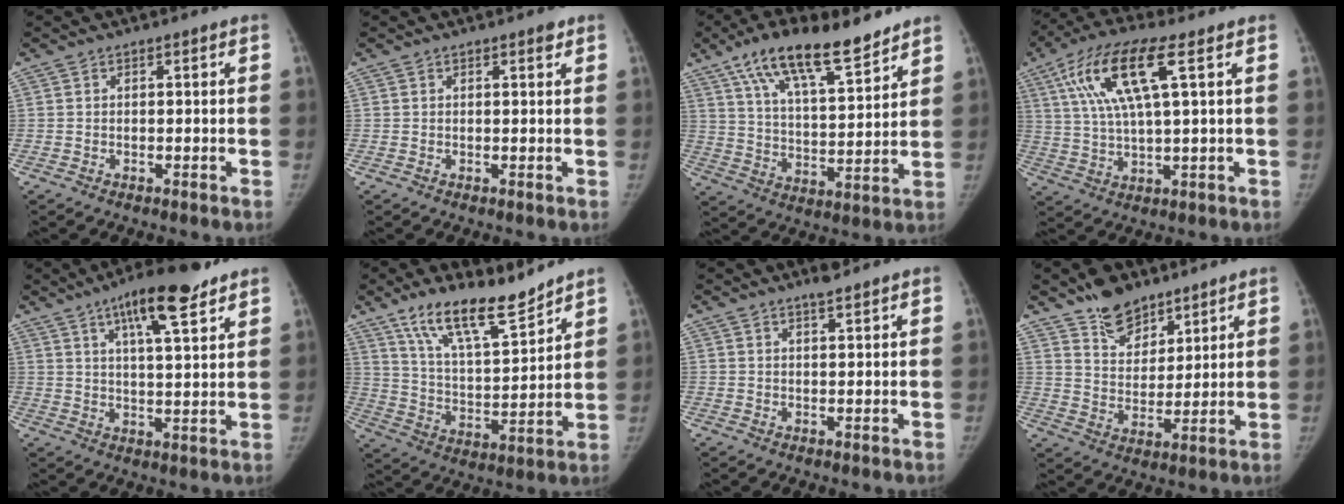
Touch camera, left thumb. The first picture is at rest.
{"total": 1.1, "force": [0.7, 0.3, 0.7], "torque": [-0.008, -0.003, 0.010]}
{"total": 17.3, "force": [11.9, 5.4, 11.2], "torque": [-0.165, -0.046, 0.208]}
{"total": 14.0, "force": [5.2, 3.5, 12.5], "torque": [-0.268, 0.006, 0.095]}
{"total": 12.9, "force": [7.8, 3.1, 9.7], "torque": [-0.134, -0.030, 0.120]}
{"total": 14.8, "force": [11.5, 3.9, 8.5], "torque": [-0.121, -0.070, 0.209]}
{"total": 2.5, "force": [2.1, 0.4, 1.4], "torque": [-0.014, -0.010, 0.031]}
{"total": 10.2, "force": [7.8, 5.4, 3.7], "torque": [-0.024, -0.053, 0.140]}